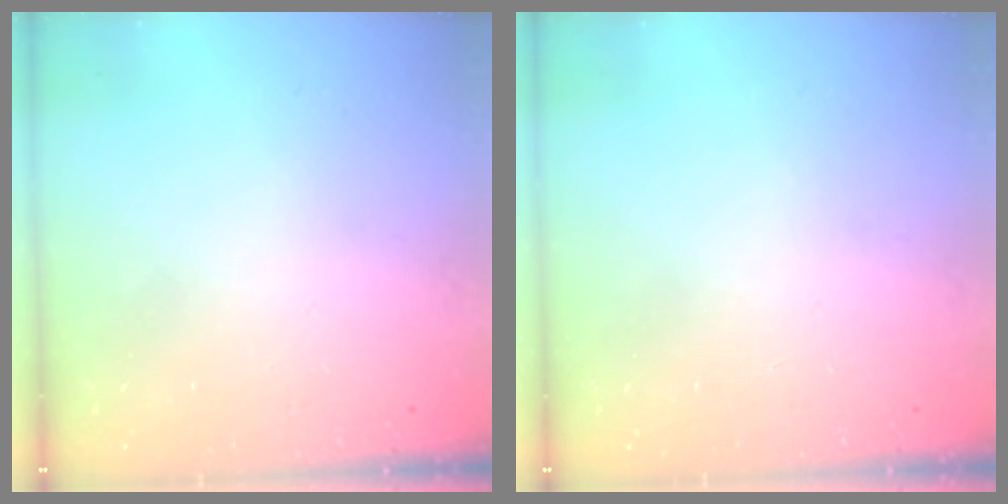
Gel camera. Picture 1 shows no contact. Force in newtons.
{"total": 0.0}